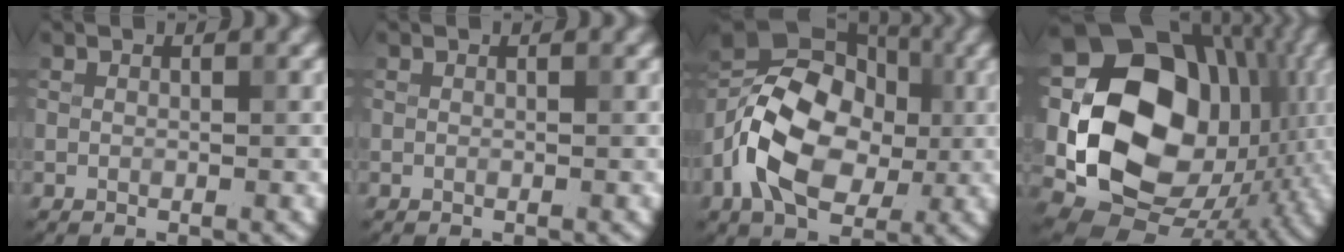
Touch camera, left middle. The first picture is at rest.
{"total": 0.0}
{"total": 11.3, "force": [-2.1, 7.9, 7.8], "torque": [-0.151, 0.009, -0.053]}
{"total": 15.9, "force": [0.1, 12.7, 9.5], "torque": [-0.155, -0.024, -0.004]}